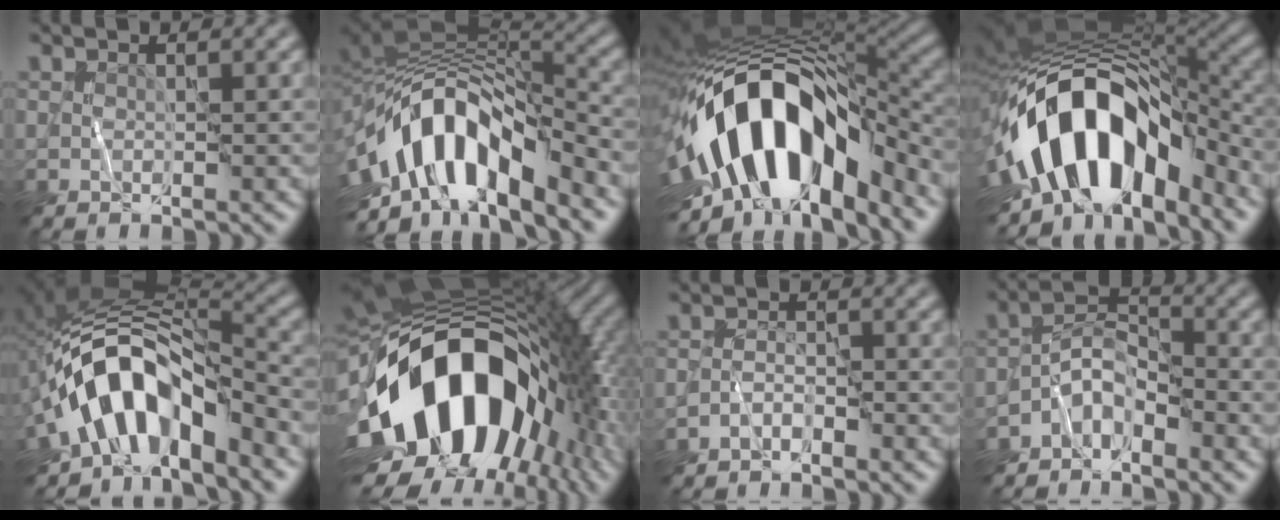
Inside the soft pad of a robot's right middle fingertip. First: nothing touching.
{"total": 12.5, "force": [-4.4, 6.2, 9.9], "torque": [-0.160, 0.005, -0.081]}
{"total": 15.9, "force": [-4.1, 8.4, 12.9], "torque": [-0.212, 0.011, -0.073]}
{"total": 14.4, "force": [-4.8, 8.2, 10.9], "torque": [-0.177, 0.012, -0.086]}
{"total": 11.3, "force": [-5.3, 5.7, 8.2], "torque": [-0.123, 0.013, -0.098]}
{"total": 18.7, "force": [-3.6, 11.7, 14.1], "torque": [-0.260, -0.021, -0.059]}
{"total": 1.5, "force": [-1.4, 0.4, 0.5], "torque": [-0.008, 0.008, -0.031]}
{"total": 3.9, "force": [-2.8, 1.9, 1.9], "torque": [-0.022, 0.009, -0.064]}